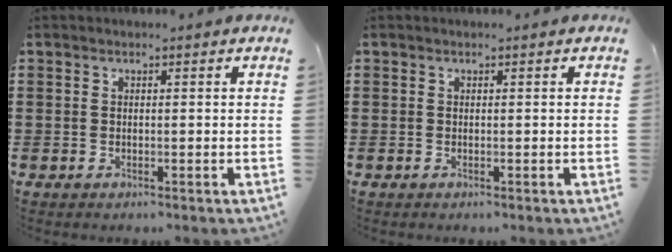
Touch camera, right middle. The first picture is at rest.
{"total": 0.0}